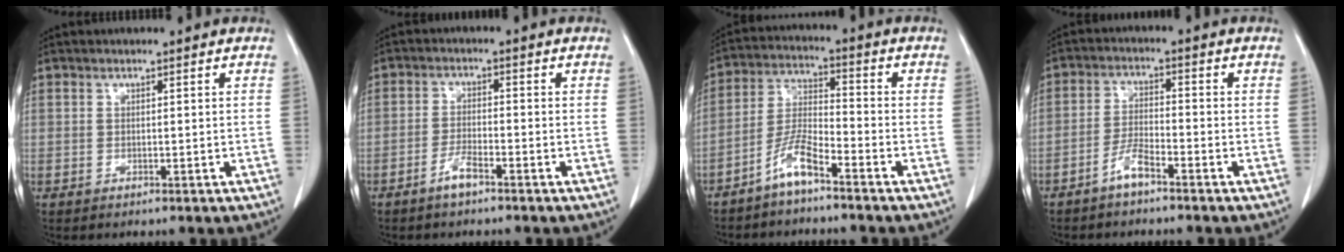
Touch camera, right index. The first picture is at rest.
{"total": 3.0, "force": [-2.4, 0.4, 1.8], "torque": [-0.036, 0.002, -0.049]}
{"total": 6.2, "force": [-4.6, 0.8, 4.1], "torque": [-0.093, -0.004, -0.096]}
{"total": 3.8, "force": [-3.0, 0.6, 2.3], "torque": [-0.049, 0.003, -0.061]}